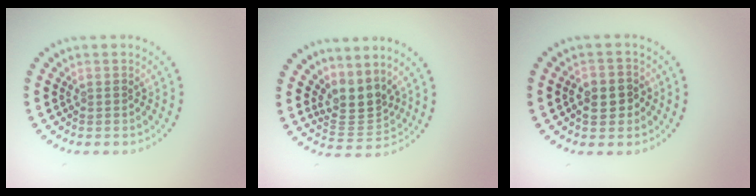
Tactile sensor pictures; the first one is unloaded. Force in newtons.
{"total": 3.2, "press": 2.4, "slide": 2.1}
{"total": 2.8, "press": 2.7, "slide": 0.6}